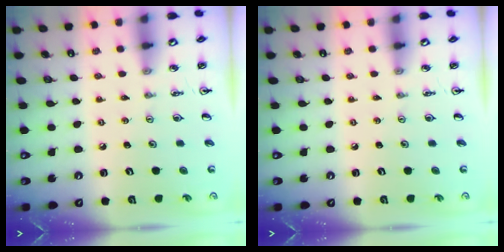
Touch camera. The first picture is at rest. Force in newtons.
{"total": 0.0}